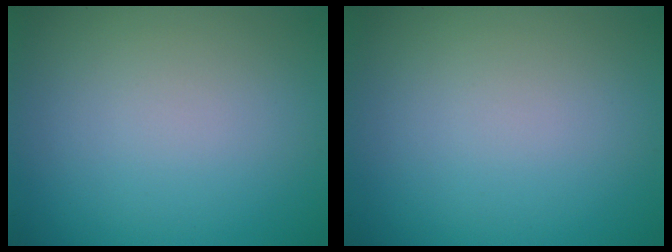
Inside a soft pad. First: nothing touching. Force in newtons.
{"total": 0.0}